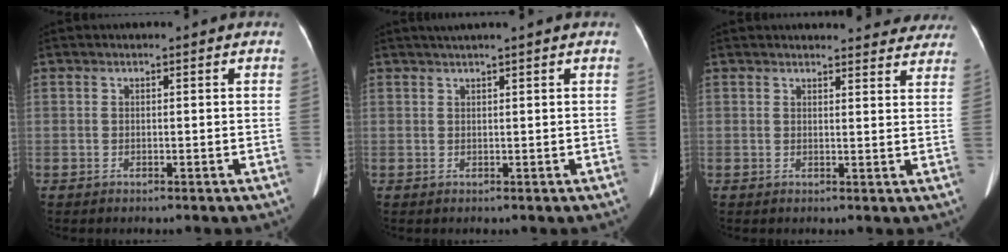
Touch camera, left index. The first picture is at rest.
{"total": 2.5, "force": [2.0, -0.6, 1.4], "torque": [-0.020, 0.020, 0.038]}
{"total": 16.5, "force": [15.6, 3.9, 3.7], "torque": [-0.020, -0.027, 0.160]}